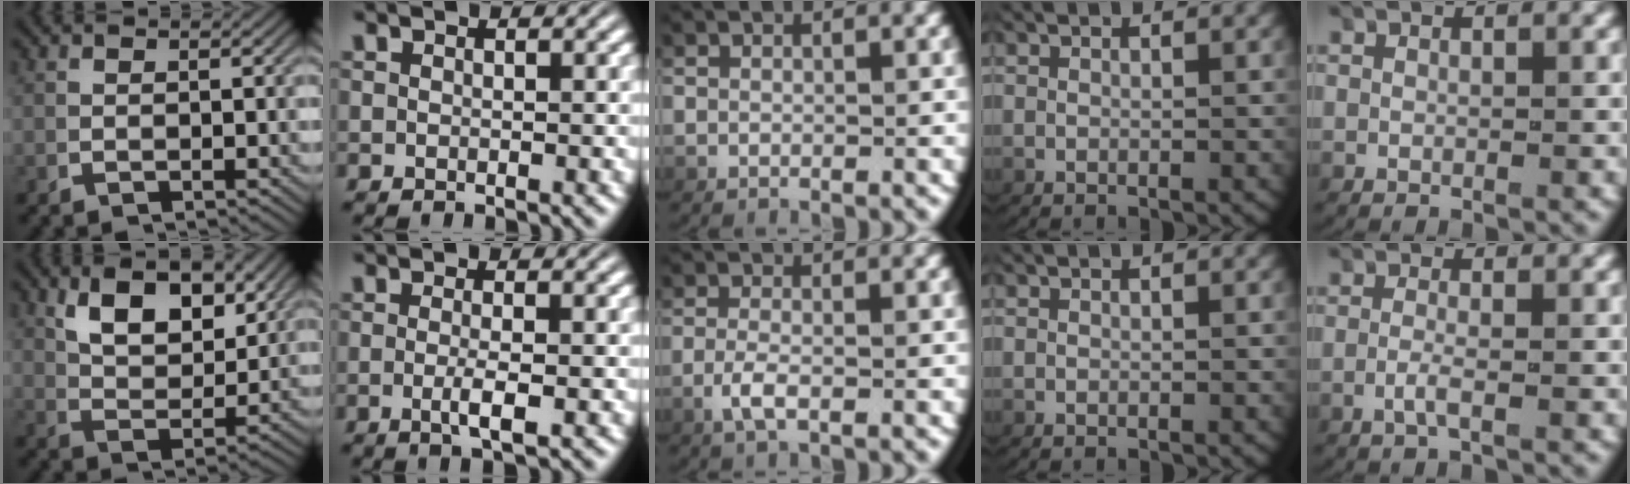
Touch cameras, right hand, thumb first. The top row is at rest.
{"thumb": {"total": 6.6, "force": [3.3, 3.1, 4.7], "torque": [-0.079, -0.009, 0.068]}, "index": {"total": 2.1, "force": [-0.8, -0.2, 1.9], "torque": [-0.036, -0.009, -0.011]}, "middle": {"total": 1.9, "force": [-0.8, 0.1, 1.7], "torque": [-0.051, -0.017, -0.004]}, "little": {"total": 1.3, "force": [-0.7, 0.0, 1.1], "torque": [-0.033, -0.007, -0.012]}}